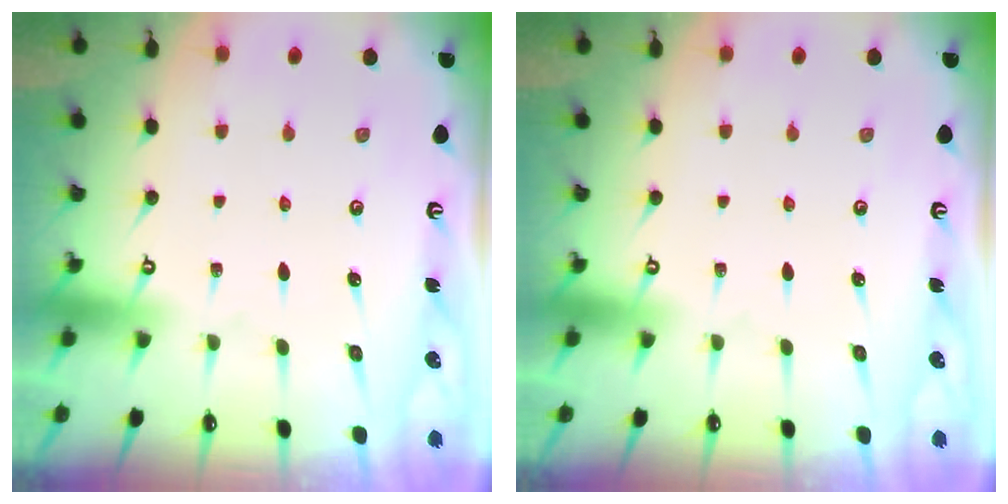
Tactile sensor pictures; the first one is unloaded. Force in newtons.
{"total": 0.0}